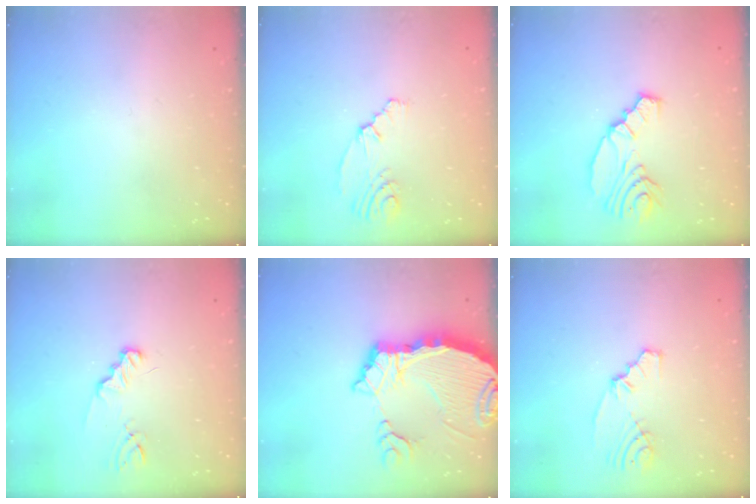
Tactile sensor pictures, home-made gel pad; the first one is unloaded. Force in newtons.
{"total": 4.4, "press": 2.2, "slide": 3.8}
{"total": 11.1, "press": 10.2, "slide": 4.3}
{"total": 1.9, "press": 1.9, "slide": 0.2}
{"total": 11.4, "press": 11.3, "slide": 1.6}
{"total": 4.7, "press": 3.0, "slide": 3.7}